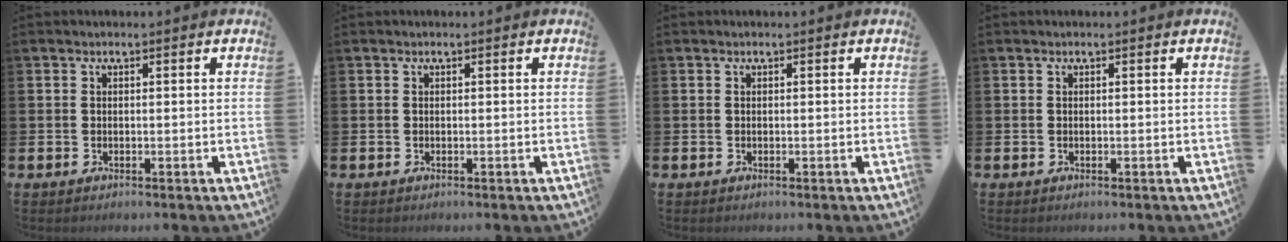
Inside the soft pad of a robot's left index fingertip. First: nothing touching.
{"total": 0.0}
{"total": 0.0}
{"total": 0.0}